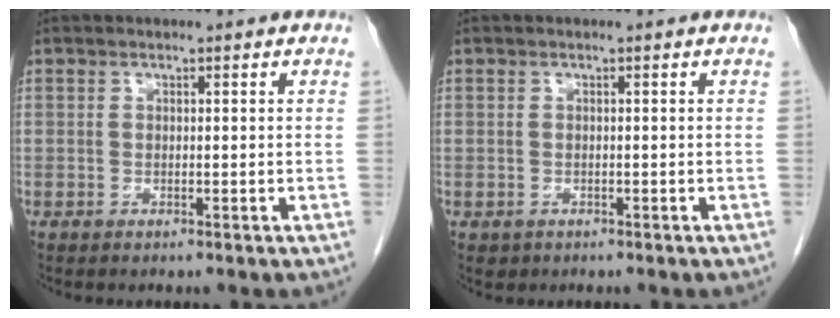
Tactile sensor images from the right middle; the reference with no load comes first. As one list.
[{"total": 0.8, "force": [-0.3, 0.7, 0.1], "torque": [-0.007, 0.003, 0.001]}]